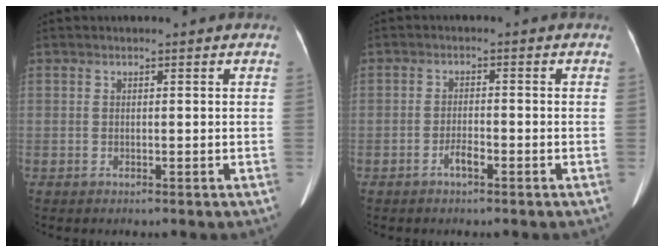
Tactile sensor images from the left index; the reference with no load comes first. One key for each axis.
{"total": 2.1, "fx": -1.5, "fy": 0.4, "fz": 1.4, "tx": -0.027, "ty": -0.001, "tz": -0.024}